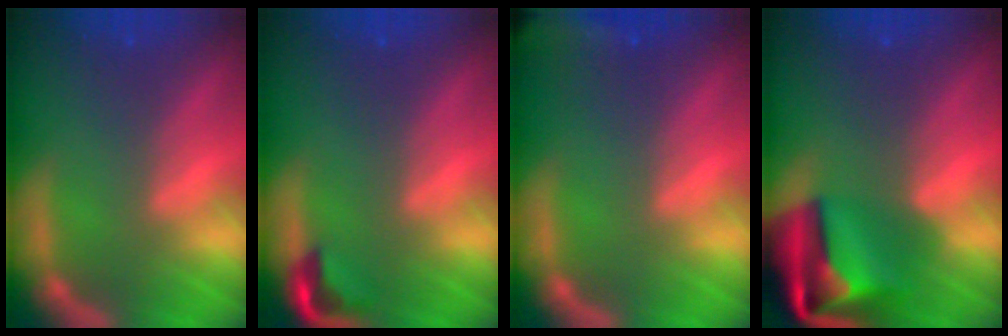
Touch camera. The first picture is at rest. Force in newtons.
{"total": 2.4}
{"total": 8.0}
{"total": 10.1}